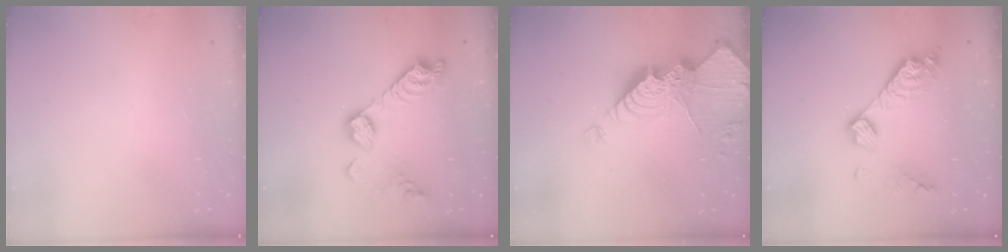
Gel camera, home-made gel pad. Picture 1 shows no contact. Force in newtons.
{"total": 14.5, "press": 14.5, "slide": 0.8}
{"total": 16.2, "press": 16.1, "slide": 1.4}
{"total": 11.4, "press": 11.3, "slide": 0.9}